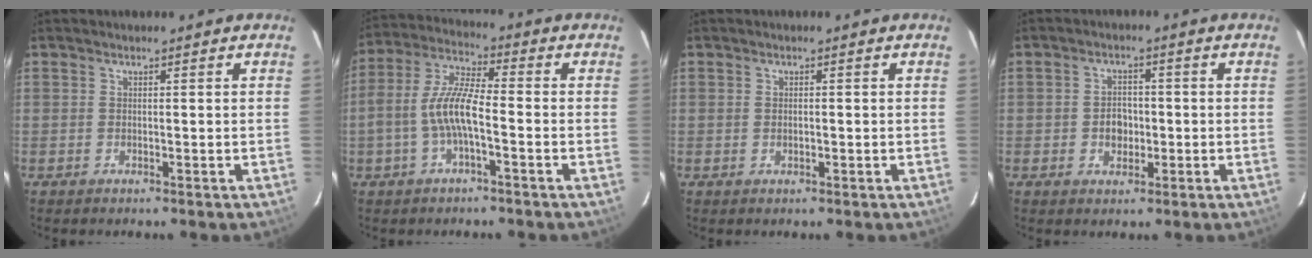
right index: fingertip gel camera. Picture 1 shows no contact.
{"total": 8.7, "force": [-2.5, 2.3, 8.1], "torque": [-0.177, 0.011, -0.048]}
{"total": 0.9, "force": [-0.1, 0.4, 0.7], "torque": [-0.013, 0.001, -0.001]}
{"total": 3.8, "force": [-0.7, 3.1, 2.0], "torque": [-0.036, 0.008, -0.007]}